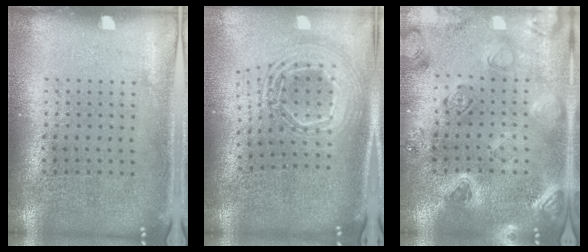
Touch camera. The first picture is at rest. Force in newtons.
{"total": 2.4, "press": 1.8, "slide": 1.6}
{"total": 2.2, "press": 2.2, "slide": 0.3}